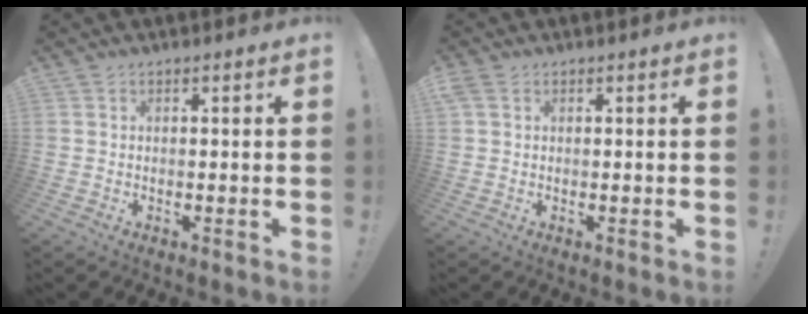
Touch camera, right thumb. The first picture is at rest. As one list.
[{"total": 1.8, "force": [0.7, 1.3, 1.0], "torque": [-0.020, 0.004, 0.014]}]